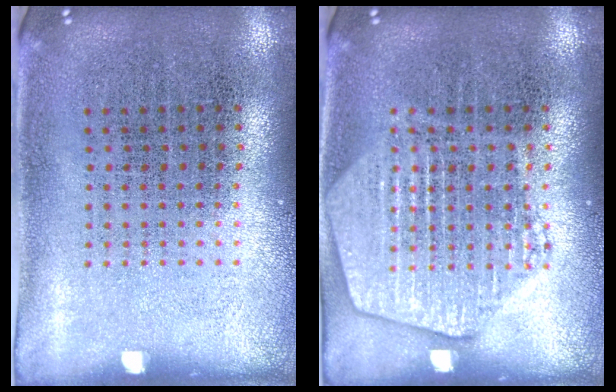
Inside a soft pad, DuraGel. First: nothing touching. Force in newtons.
{"total": 2.8, "press": 2.7, "slide": 0.4}